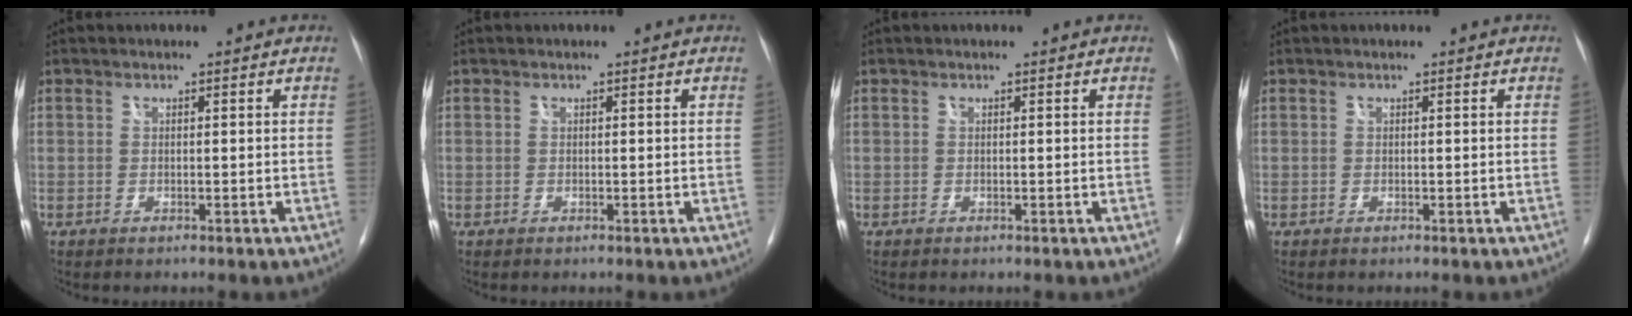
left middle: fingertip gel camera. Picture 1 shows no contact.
{"total": 0.0}
{"total": 0.0}
{"total": 0.0}